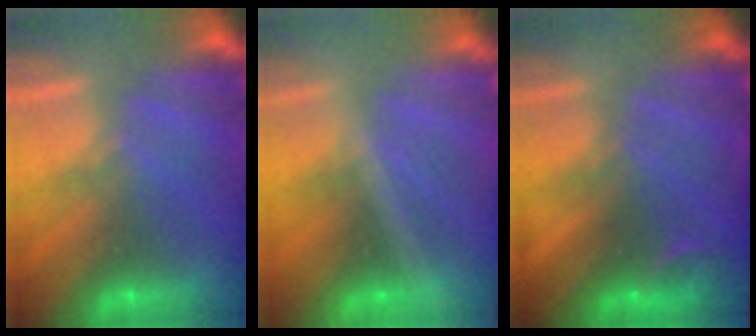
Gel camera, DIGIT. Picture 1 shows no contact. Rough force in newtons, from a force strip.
{"total": 1.7}
{"total": 2.9}